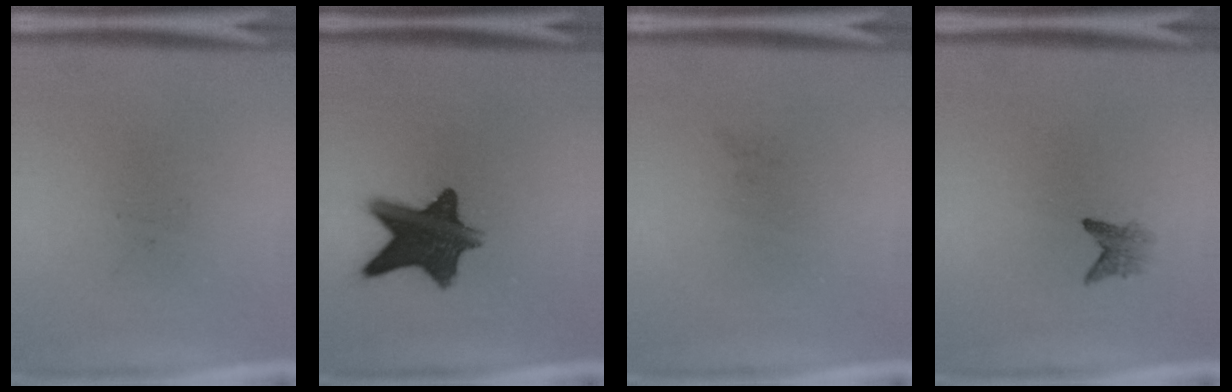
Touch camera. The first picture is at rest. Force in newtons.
{"total": 12.2}
{"total": 0.0}
{"total": 1.8}